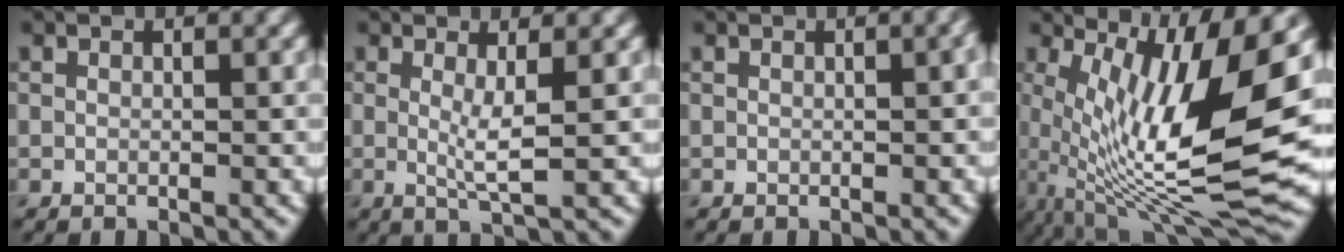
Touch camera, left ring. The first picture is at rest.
{"total": 2.4, "force": [0.1, 0.3, 2.4], "torque": [-0.050, -0.013, 0.006]}
{"total": 1.3, "force": [0.2, 0.4, 1.2], "torque": [-0.011, 0.008, -0.003]}
{"total": 13.9, "force": [1.6, 3.8, 13.3], "torque": [-0.235, -0.013, 0.038]}